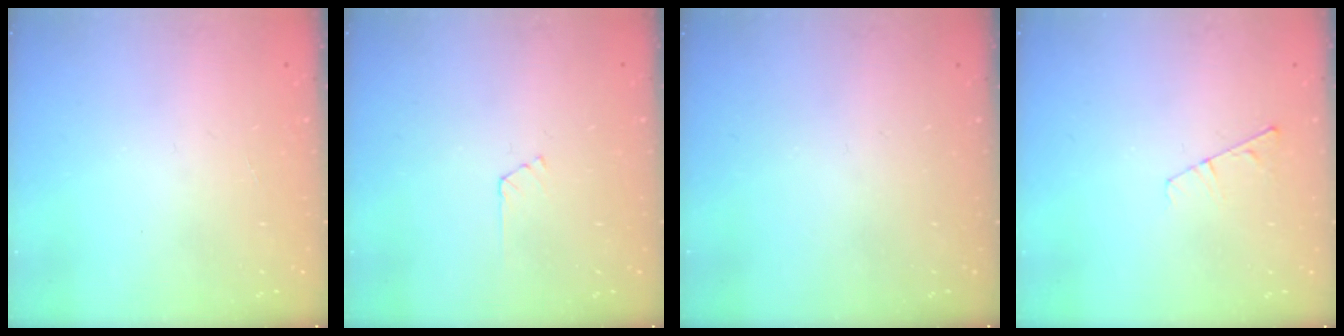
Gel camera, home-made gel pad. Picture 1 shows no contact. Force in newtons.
{"total": 2.4, "press": 2.4, "slide": 0.3}
{"total": 0.0}
{"total": 3.5, "press": 3.5, "slide": 0.3}